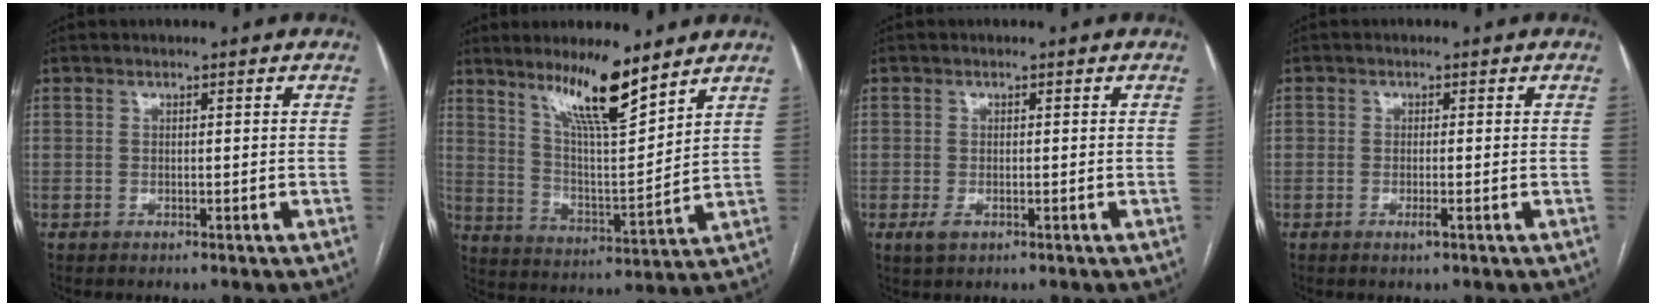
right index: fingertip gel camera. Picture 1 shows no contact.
{"total": 11.7, "force": [8.5, 1.2, 7.9], "torque": [-0.142, -0.013, 0.156]}
{"total": 1.9, "force": [-0.7, 1.2, 1.3], "torque": [-0.023, -0.001, -0.007]}
{"total": 1.6, "force": [-0.7, 0.3, 1.4], "torque": [-0.024, -0.001, -0.011]}